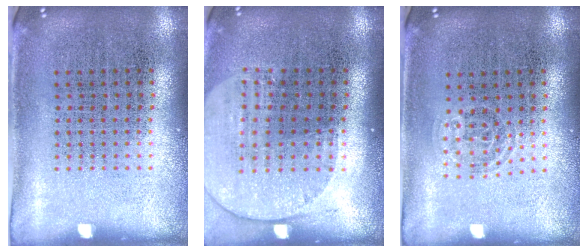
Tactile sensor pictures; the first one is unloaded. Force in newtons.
{"total": 1.7, "press": 1.5, "slide": 0.7}
{"total": 0.9, "press": 0.7, "slide": 0.6}